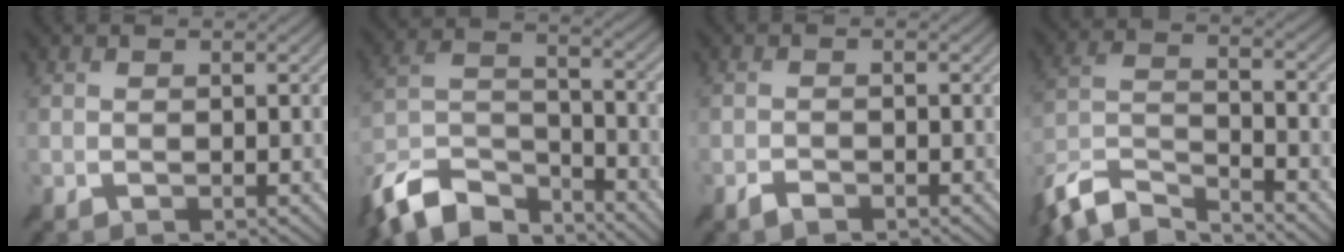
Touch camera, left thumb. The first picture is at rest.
{"total": 12.3, "force": [-10.4, 4.3, 5.1], "torque": [-0.109, 0.000, -0.203]}
{"total": 1.5, "force": [-1.3, 0.6, 0.5], "torque": [-0.010, -0.001, -0.025]}
{"total": 10.3, "force": [-8.7, 2.7, 4.9], "torque": [-0.107, -0.009, -0.178]}